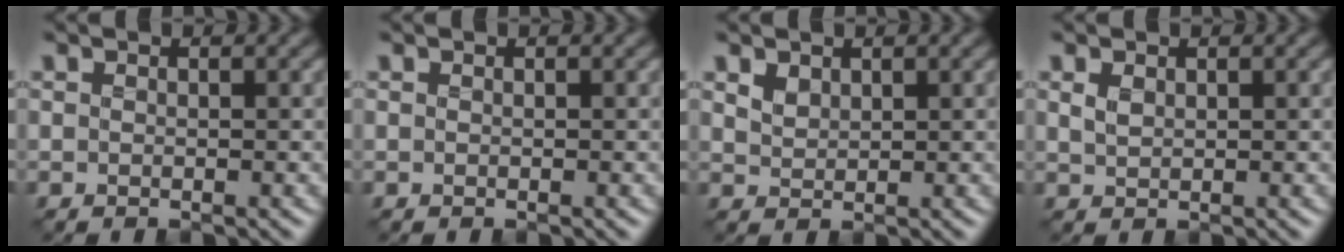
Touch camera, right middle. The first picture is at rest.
{"total": 0.0}
{"total": 1.2, "force": [0.8, 0.7, 0.5], "torque": [-0.017, -0.004, 0.019]}
{"total": 0.8, "force": [0.4, 0.5, 0.6], "torque": [-0.018, -0.002, 0.012]}